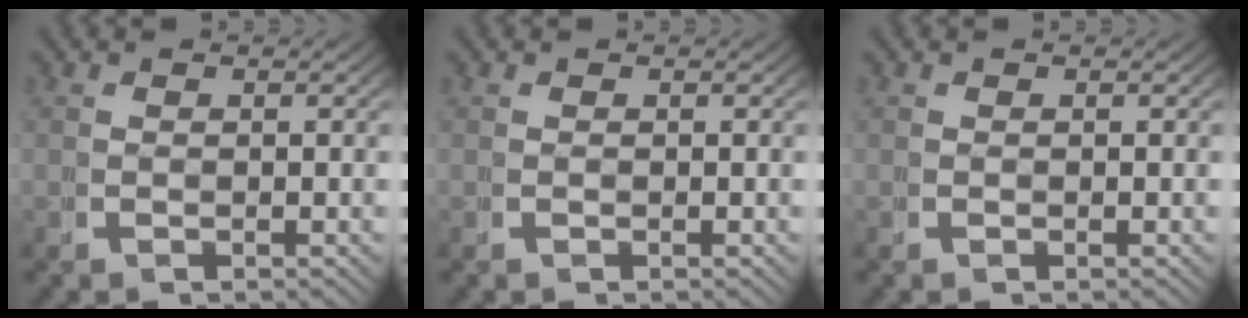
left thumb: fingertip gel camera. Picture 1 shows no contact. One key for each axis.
{"total": 0.0}
{"total": 0.0}